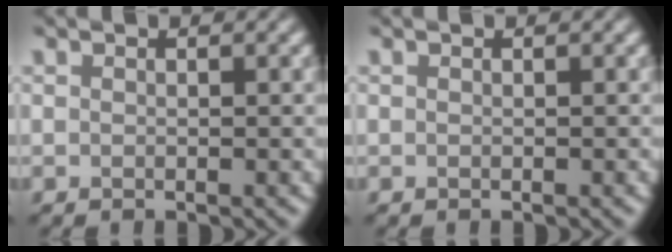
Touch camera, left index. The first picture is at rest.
{"total": 0.0}